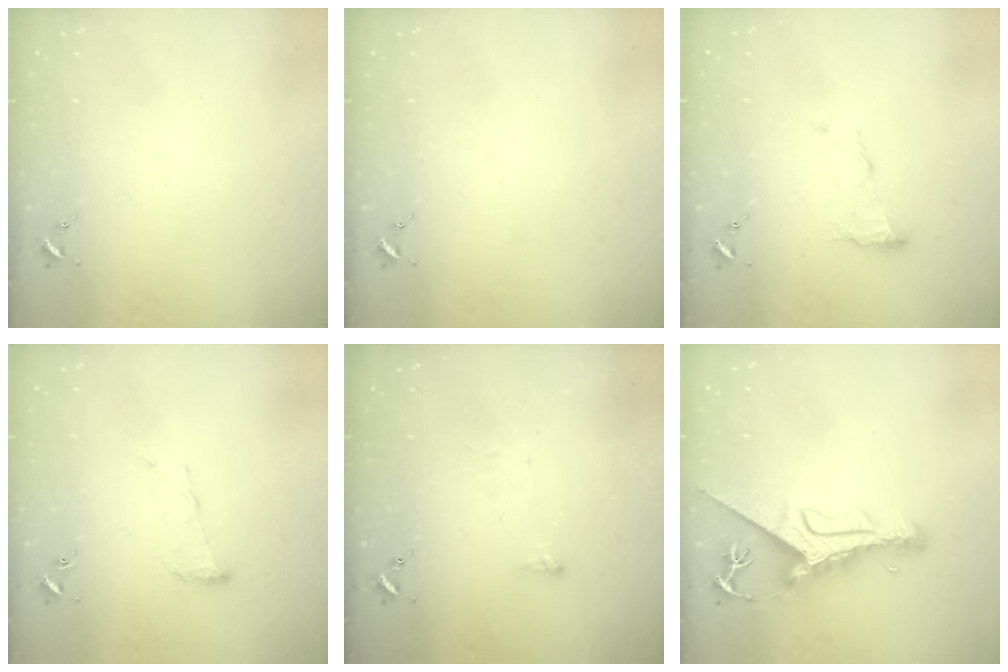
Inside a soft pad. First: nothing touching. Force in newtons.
{"total": 0.0}
{"total": 8.4, "press": 8.4, "slide": 0.4}
{"total": 7.8, "press": 7.8, "slide": 0.2}
{"total": 2.9, "press": 2.9, "slide": 0.4}
{"total": 10.0, "press": 9.9, "slide": 1.3}